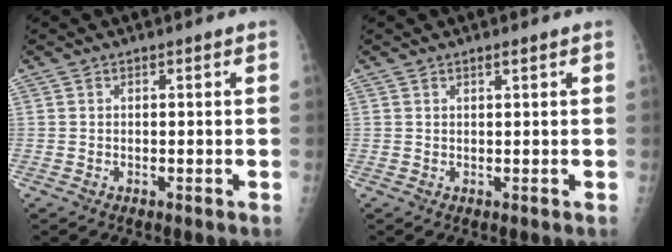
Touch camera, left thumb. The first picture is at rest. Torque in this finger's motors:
{"motor_torque": [0.31, -0.10, 0.16, -0.06, 0.05]}